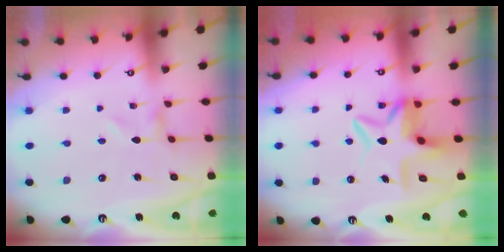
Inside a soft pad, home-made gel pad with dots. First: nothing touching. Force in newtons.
{"total": 7.5, "press": 7.1, "slide": 2.4}